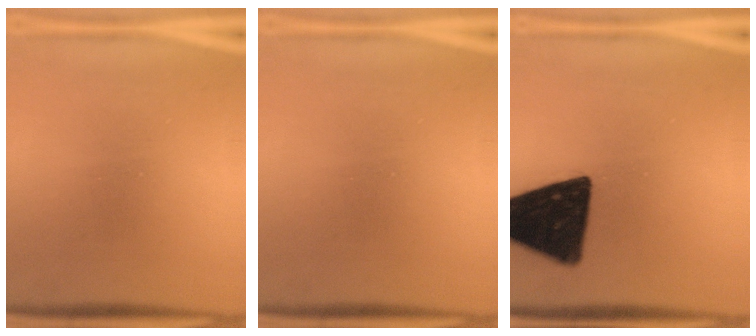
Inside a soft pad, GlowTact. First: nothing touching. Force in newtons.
{"total": 0.0}
{"total": 17.3}